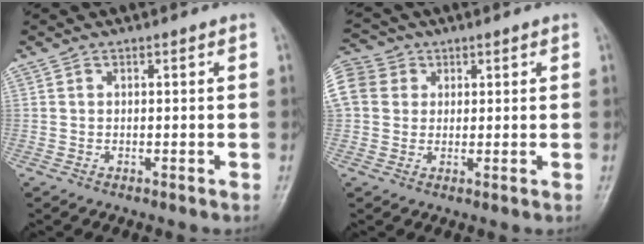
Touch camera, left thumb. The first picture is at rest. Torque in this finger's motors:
{"motor_torque": [0.69, 0.66, 2.49, -0.29, 0.40]}